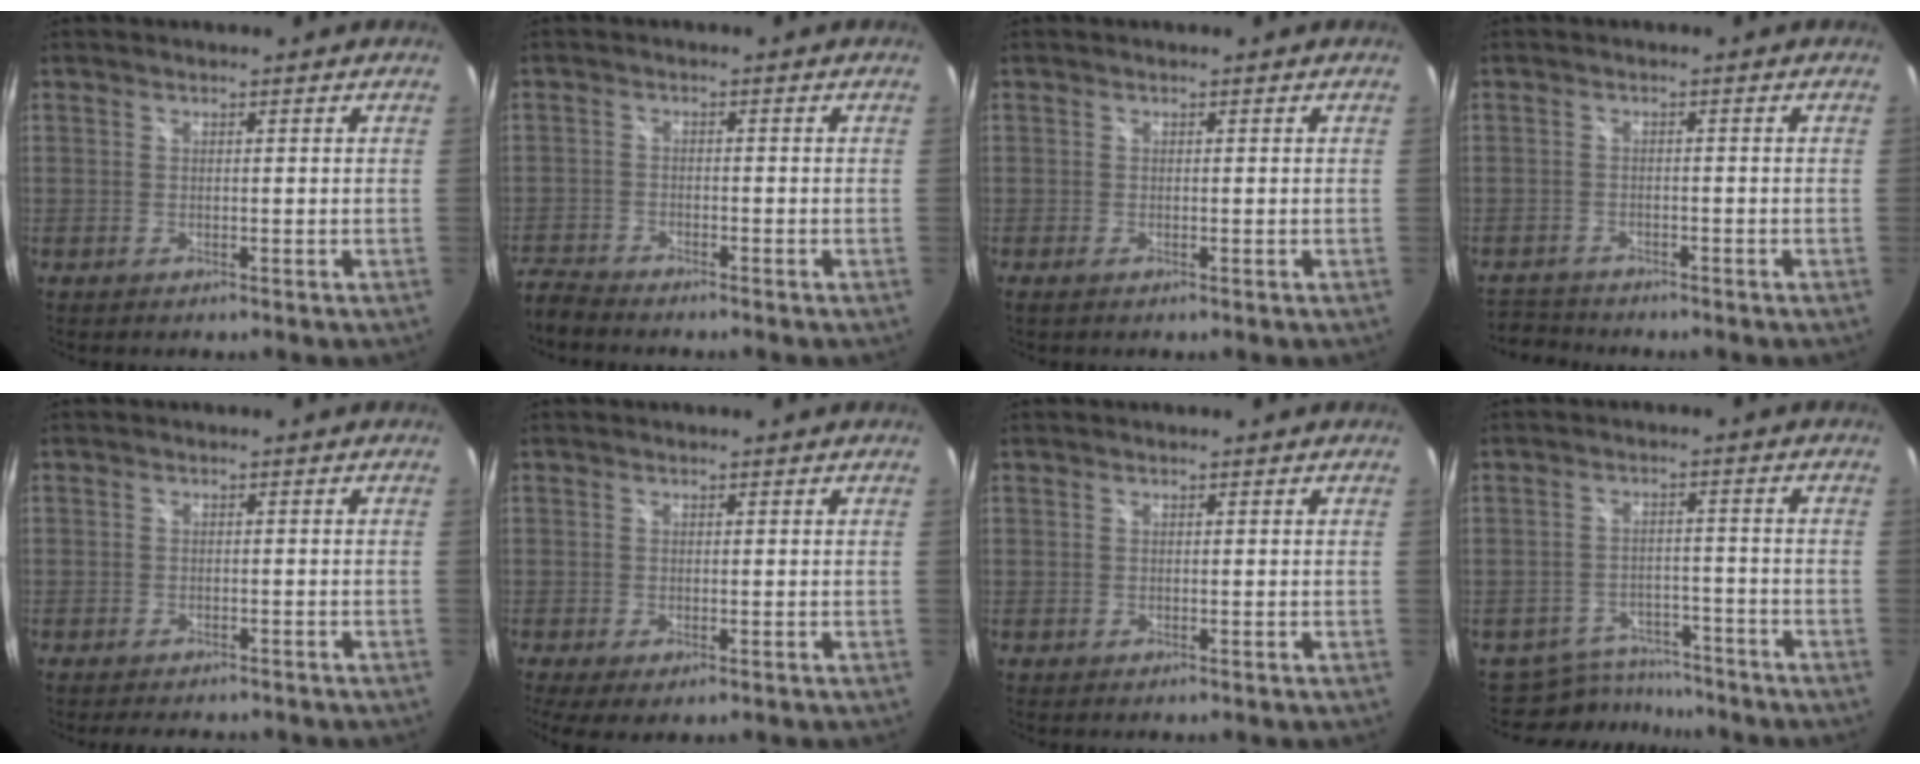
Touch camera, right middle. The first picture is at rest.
{"total": 5.3, "force": [-5.2, 0.7, 0.6], "torque": [-0.036, -0.014, -0.108]}
{"total": 0.5, "force": [-0.3, 0.0, 0.4], "torque": [-0.009, -0.003, -0.007]}
{"total": 5.0, "force": [-4.7, 1.6, 0.3], "torque": [-0.026, -0.004, -0.086]}
{"total": 4.4, "force": [-3.8, 1.6, 1.5], "torque": [-0.034, 0.000, -0.053]}
{"total": 4.7, "force": [-2.3, 1.8, 3.6], "torque": [-0.069, -0.026, -0.029]}
{"total": 0.0}
{"total": 8.9, "force": [-8.1, 3.4, 0.8], "torque": [-0.032, 0.011, -0.116]}